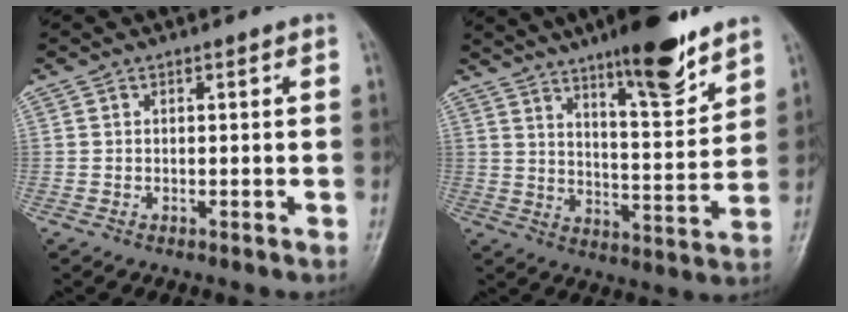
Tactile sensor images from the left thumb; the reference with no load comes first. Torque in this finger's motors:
{"motor_torque": [0.66, 0.38, 1.40, -1.37, 0.10]}